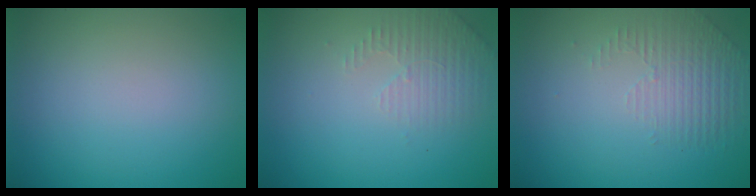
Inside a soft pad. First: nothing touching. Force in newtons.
{"total": 2.3, "press": 2.2, "slide": 0.6}
{"total": 1.5, "press": 0.9, "slide": 1.2}